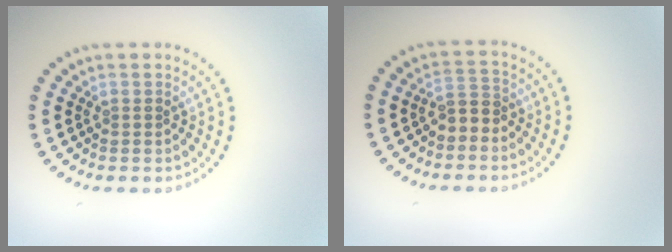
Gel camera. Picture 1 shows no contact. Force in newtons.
{"total": 2.0, "press": 1.8, "slide": 0.9}